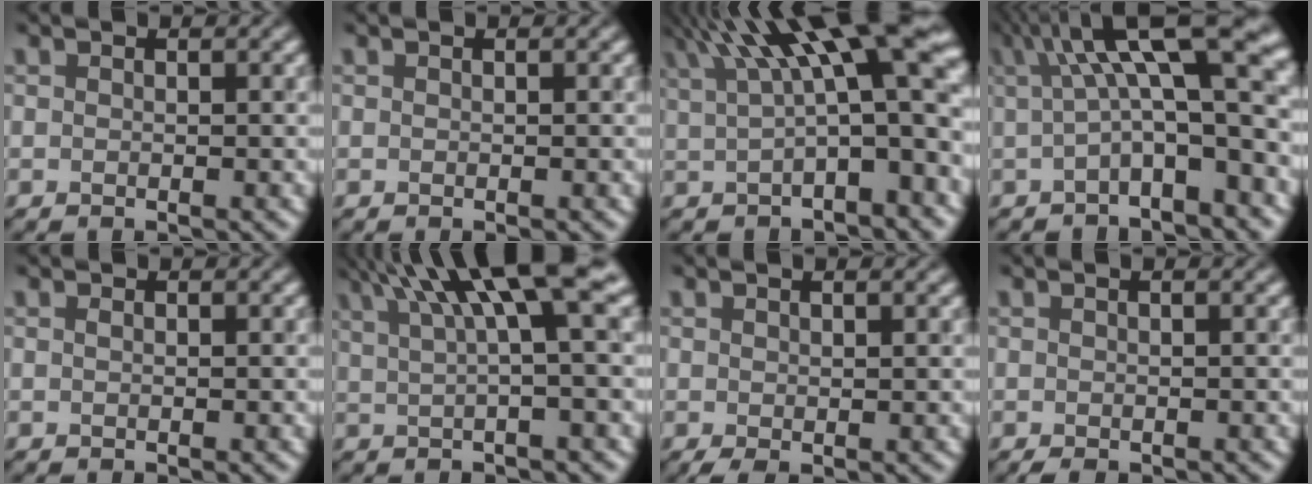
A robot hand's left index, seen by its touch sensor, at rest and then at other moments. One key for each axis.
{"total": 0.0}
{"total": 12.7, "fx": 4.6, "fy": 3.5, "fz": 11.4, "tx": -0.160, "ty": 0.019, "tz": 0.072}
{"total": 10.3, "fx": 2.3, "fy": 2.8, "fz": 9.6, "tx": -0.133, "ty": 0.022, "tz": 0.027}
{"total": 0.0}
{"total": 8.8, "fx": 4.1, "fy": 1.5, "fz": 7.6, "tx": -0.105, "ty": 0.025, "tz": 0.068}
{"total": 1.6, "fx": 0.3, "fy": 0.4, "fz": 1.5, "tx": -0.026, "ty": 0.003, "tz": 0.007}
{"total": 1.2, "fx": -0.5, "fy": 0.4, "fz": 1.1, "tx": -0.018, "ty": -0.004, "tz": -0.008}